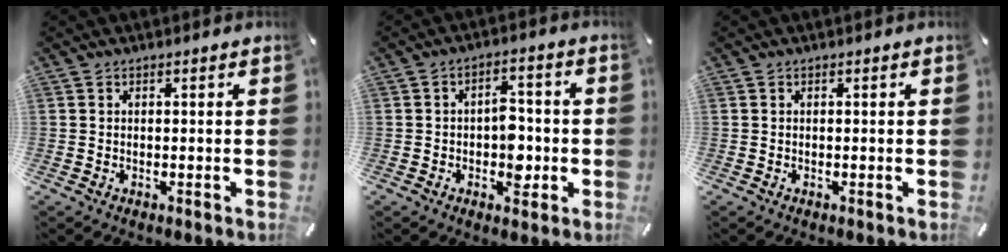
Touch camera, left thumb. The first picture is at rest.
{"total": 6.8, "force": [-1.2, 4.5, 4.9], "torque": [-0.053, 0.002, -0.024]}
{"total": 0.0}